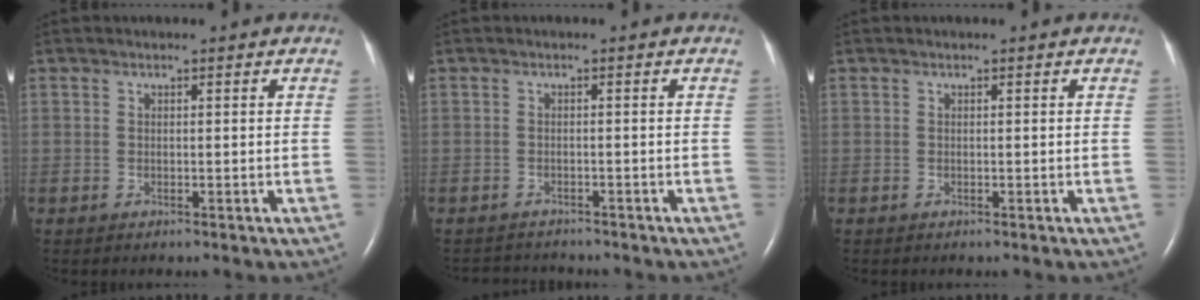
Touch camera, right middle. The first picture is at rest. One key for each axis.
{"total": 3.0, "fx": -3.0, "fy": 0.4, "fz": -0.2, "tx": 0.002, "ty": -0.009, "tz": -0.043}
{"total": 0.0}